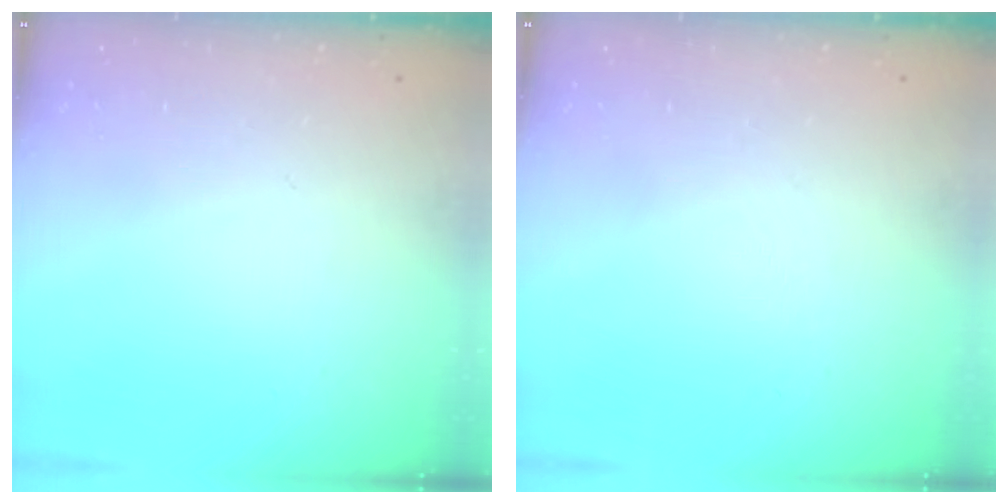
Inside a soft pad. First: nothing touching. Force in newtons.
{"total": 0.0}